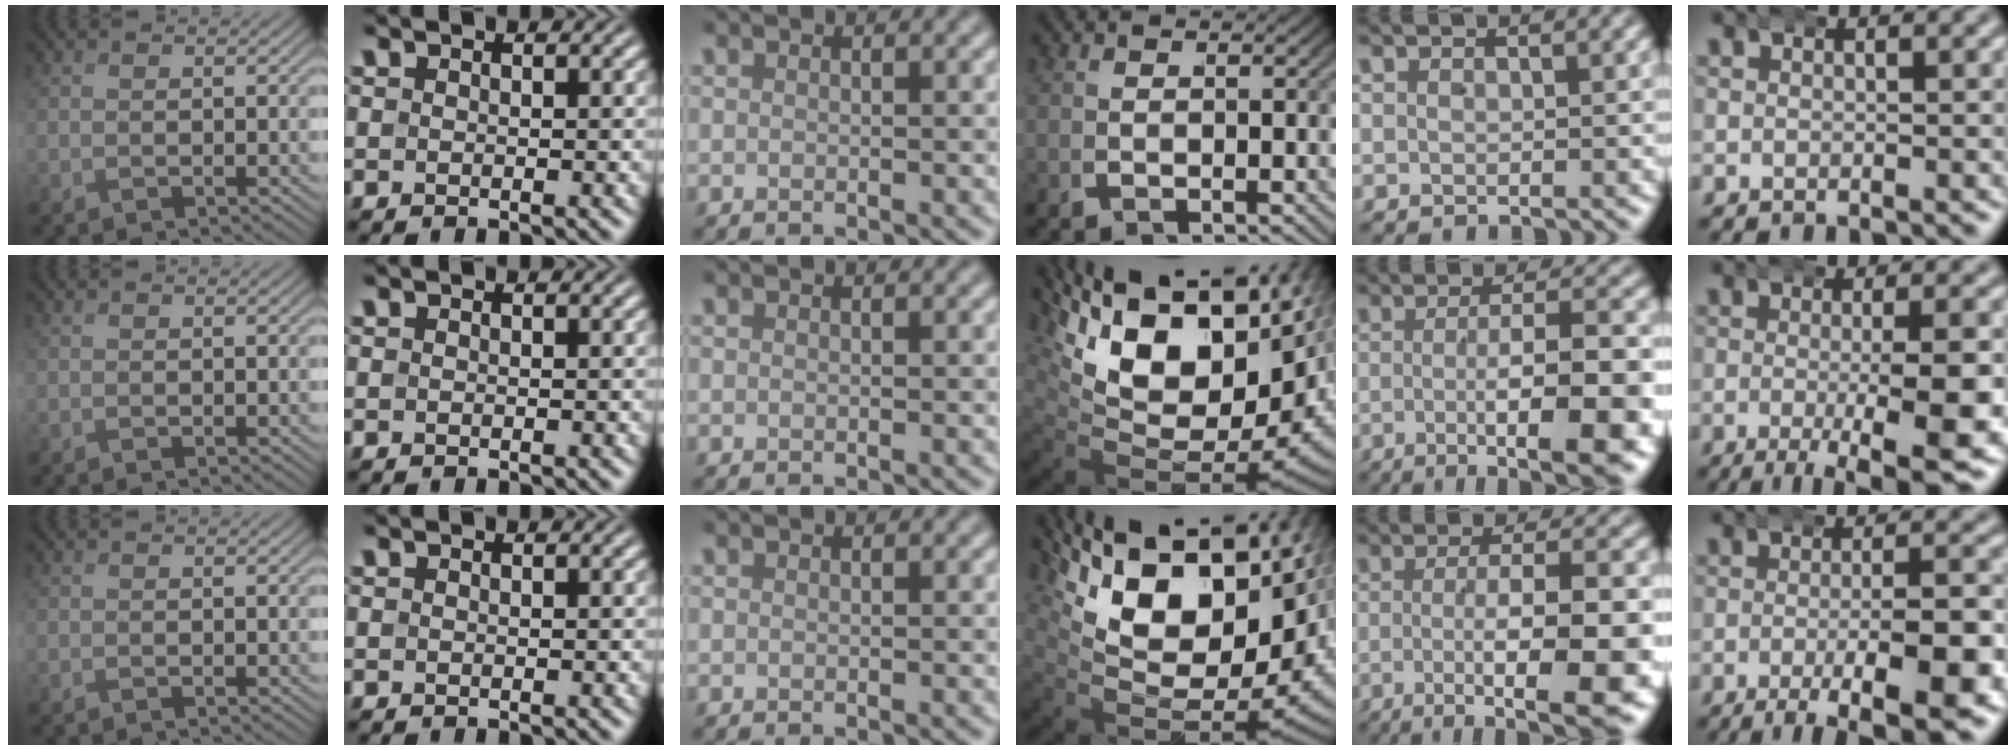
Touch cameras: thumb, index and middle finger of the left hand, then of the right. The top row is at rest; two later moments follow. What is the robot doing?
{"motion": "wrap", "object": "arm wrap"}